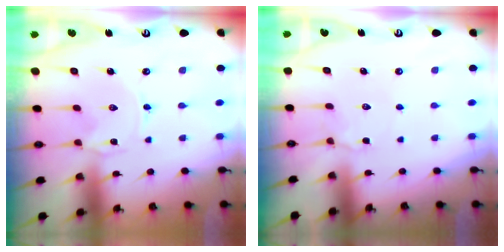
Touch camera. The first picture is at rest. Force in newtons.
{"total": 4.2, "press": 4.2, "slide": 0.9}